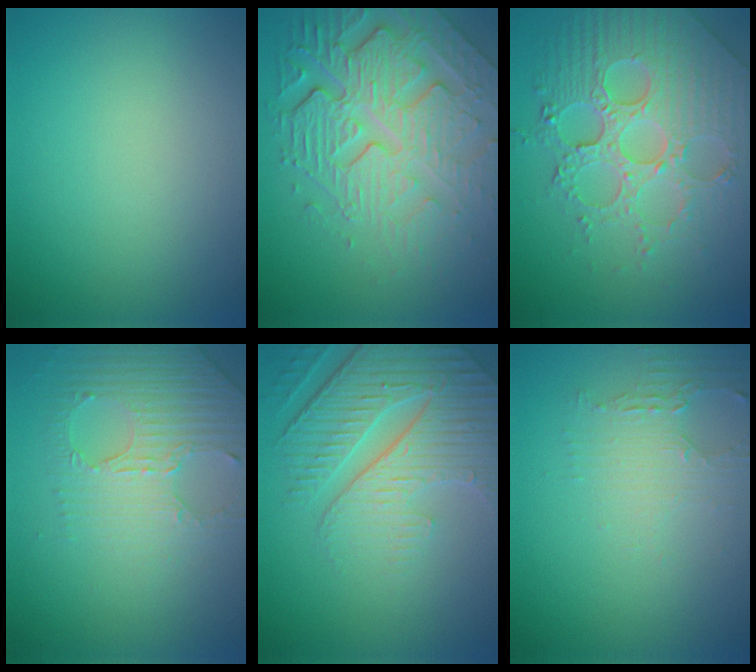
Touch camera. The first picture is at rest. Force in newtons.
{"total": 8.0, "press": 5.9, "slide": 5.4}
{"total": 7.8, "press": 6.0, "slide": 5.0}
{"total": 4.4, "press": 3.1, "slide": 3.1}
{"total": 7.3, "press": 5.5, "slide": 4.7}
{"total": 2.2, "press": 2.1, "slide": 0.6}